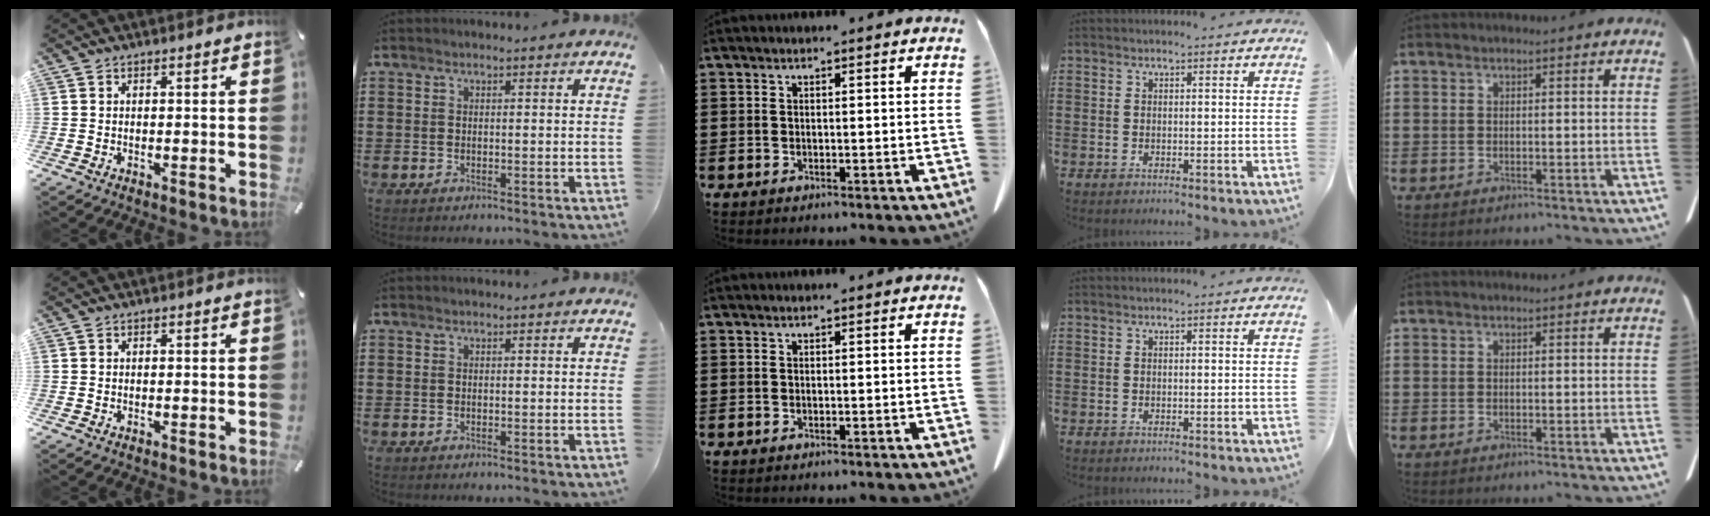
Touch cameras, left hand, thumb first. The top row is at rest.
{}